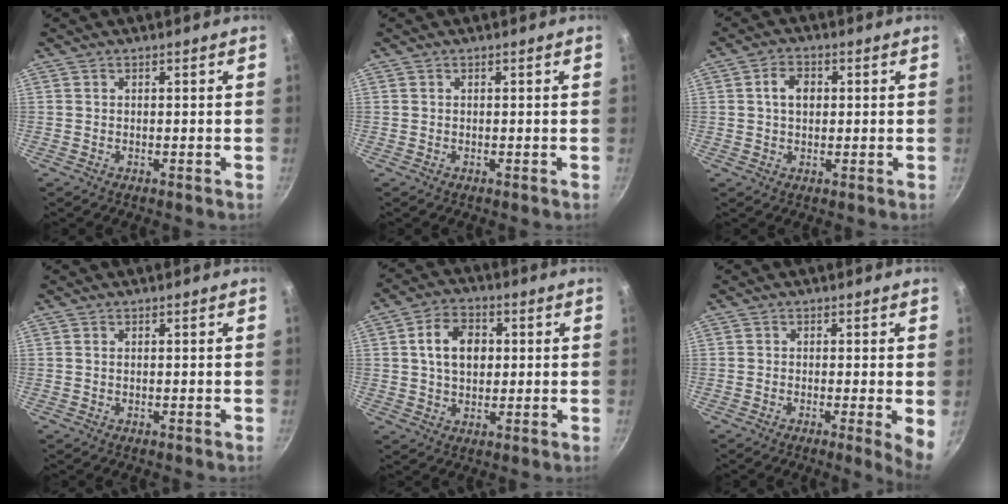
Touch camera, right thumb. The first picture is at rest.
{"total": 0.0}
{"total": 4.6, "force": [0.7, 3.2, 3.1], "torque": [-0.039, 0.008, 0.007]}
{"total": 0.0}
{"total": 9.0, "force": [1.4, 6.5, 6.1], "torque": [-0.087, 0.009, 0.019]}
{"total": 4.6, "force": [-0.6, 0.5, 4.6], "torque": [-0.054, -0.009, -0.009]}